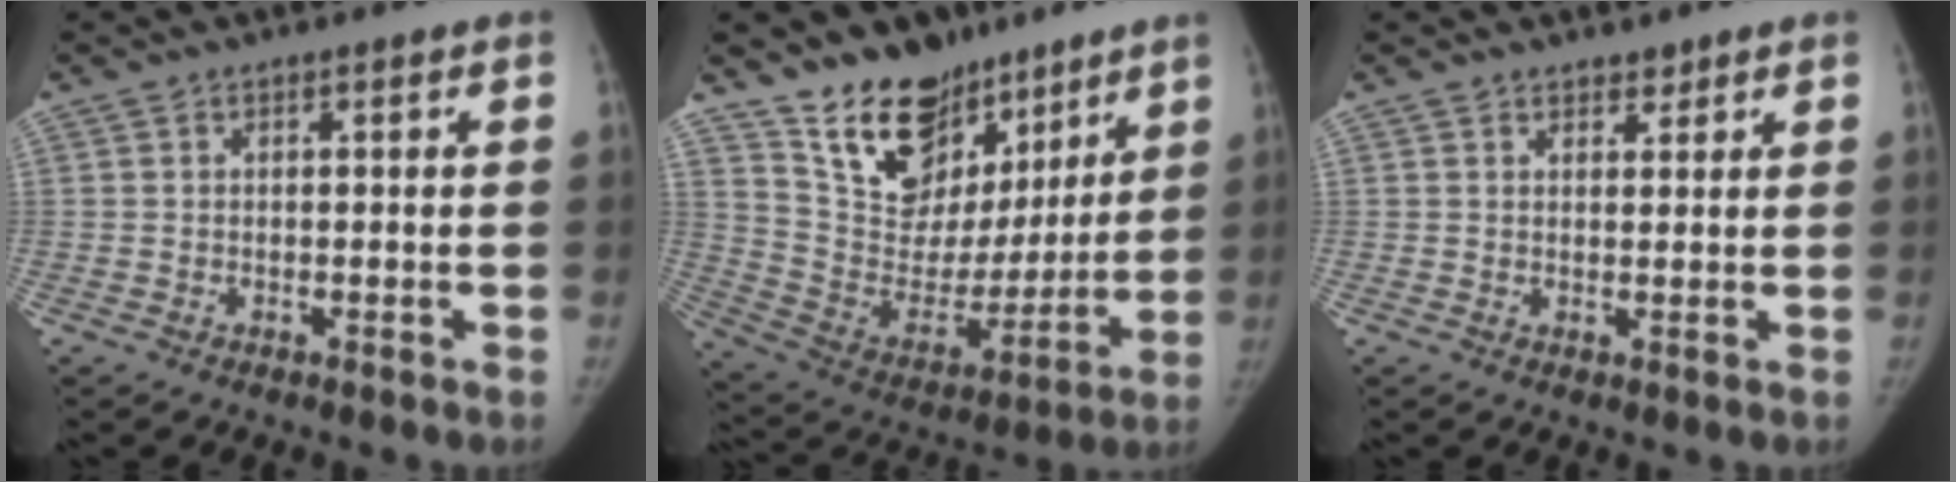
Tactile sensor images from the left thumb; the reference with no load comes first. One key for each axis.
{"total": 19.9, "fx": 14.3, "fy": 12.1, "fz": 6.8, "tx": -0.048, "ty": -0.089, "tz": 0.248}
{"total": 1.9, "fx": 1.6, "fy": 1.0, "fz": 0.4, "tx": 0.010, "ty": -0.011, "tz": 0.021}